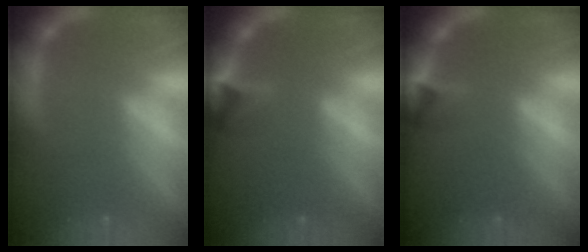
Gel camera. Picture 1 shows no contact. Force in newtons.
{"total": 2.9}
{"total": 2.4}